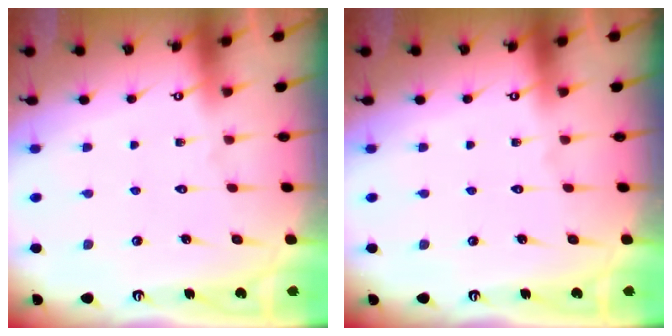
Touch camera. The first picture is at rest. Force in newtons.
{"total": 0.0}